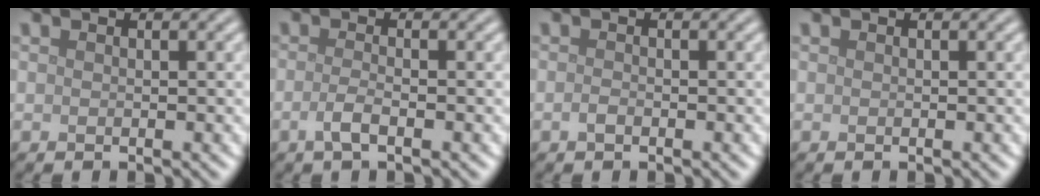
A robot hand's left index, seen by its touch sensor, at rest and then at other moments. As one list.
[{"total": 1.9, "force": [-0.8, 0.6, 1.6], "torque": [-0.033, 0.001, -0.021]}, {"total": 0.7, "force": [-0.4, 0.3, 0.5], "torque": [-0.012, -0.001, -0.008]}, {"total": 0.0}]